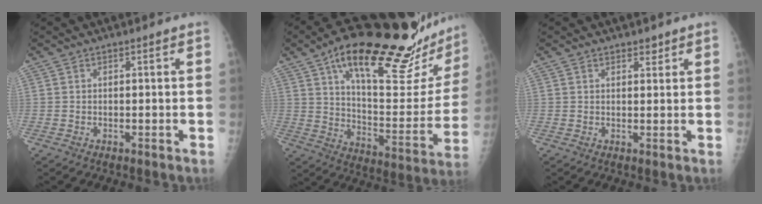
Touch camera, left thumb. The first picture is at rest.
{"total": 31.5, "force": [20.7, 9.3, 21.9], "torque": [-0.291, -0.062, 0.309]}
{"total": 1.6, "force": [1.2, 0.9, 0.6], "torque": [0.002, -0.008, 0.016]}